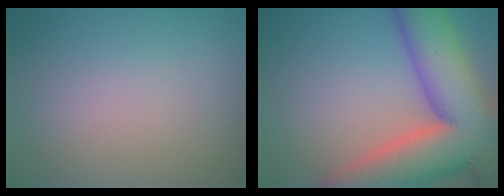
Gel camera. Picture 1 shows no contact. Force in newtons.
{"total": 15.8, "press": 15.8, "slide": 1.0}